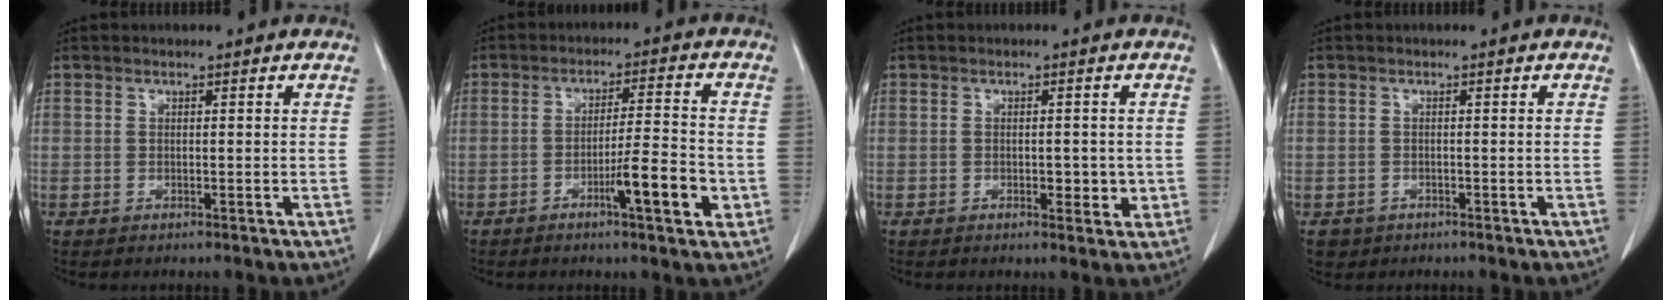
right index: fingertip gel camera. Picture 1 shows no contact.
{"total": 7.9, "force": [-2.9, 0.7, 7.3], "torque": [-0.113, -0.002, -0.046]}
{"total": 2.9, "force": [-0.3, 1.3, 2.5], "torque": [-0.035, -0.001, -0.001]}
{"total": 2.2, "force": [-1.1, 1.9, 0.0], "torque": [-0.006, 0.003, -0.016]}